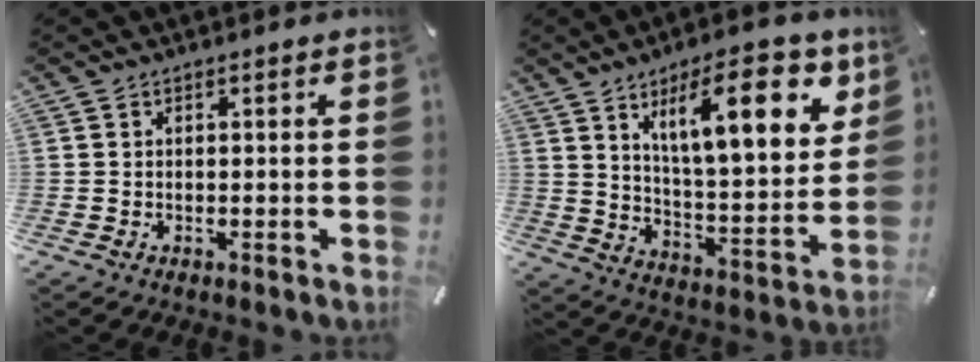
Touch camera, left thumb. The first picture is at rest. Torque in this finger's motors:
{"motor_torque": [2.56, 1.48, 1.99, -0.78, 0.23]}